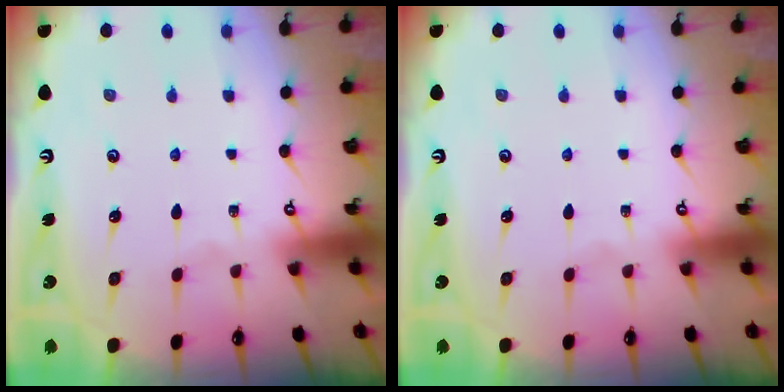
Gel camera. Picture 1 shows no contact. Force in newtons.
{"total": 0.0}